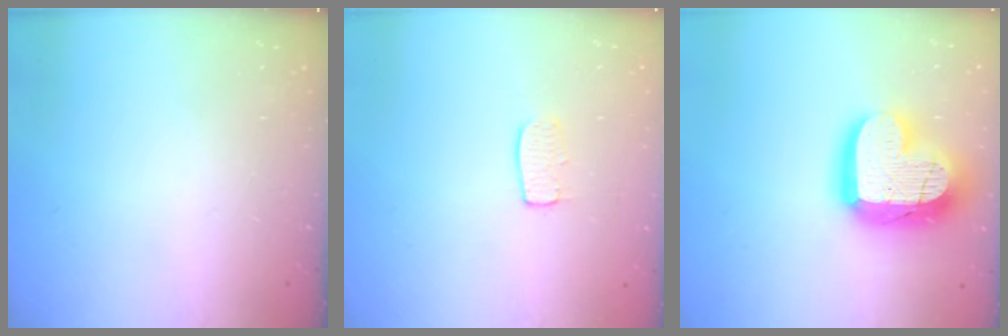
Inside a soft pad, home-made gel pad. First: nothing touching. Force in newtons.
{"total": 5.2, "press": 5.2, "slide": 0.3}
{"total": 21.4, "press": 21.3, "slide": 1.7}